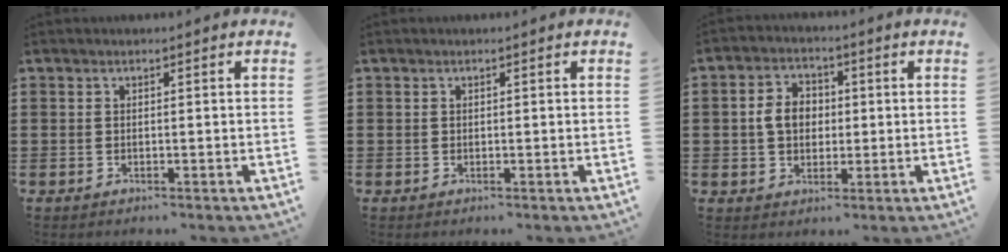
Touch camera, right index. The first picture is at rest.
{"total": 0.0}
{"total": 5.5, "force": [0.1, 4.2, 3.5], "torque": [-0.084, 0.014, -0.005]}